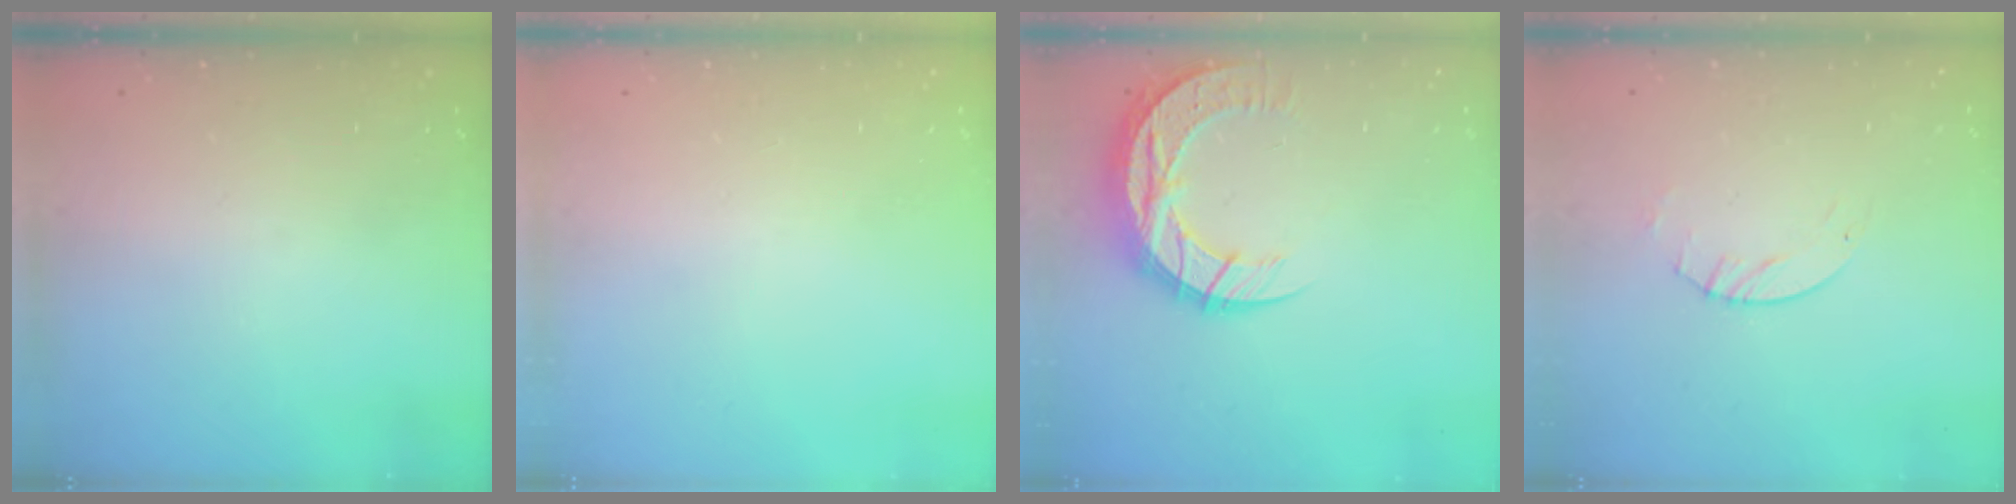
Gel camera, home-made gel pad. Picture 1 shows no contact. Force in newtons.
{"total": 0.0}
{"total": 12.2, "press": 12.2, "slide": 0.9}
{"total": 2.6, "press": 2.6, "slide": 0.3}